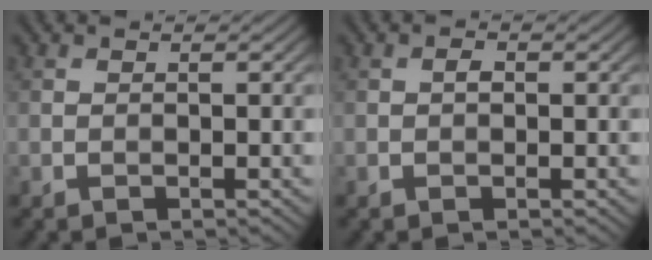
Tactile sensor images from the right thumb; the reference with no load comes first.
{"total": 0.9, "force": [0.0, 0.6, 0.7], "torque": [-0.011, 0.001, -0.002]}